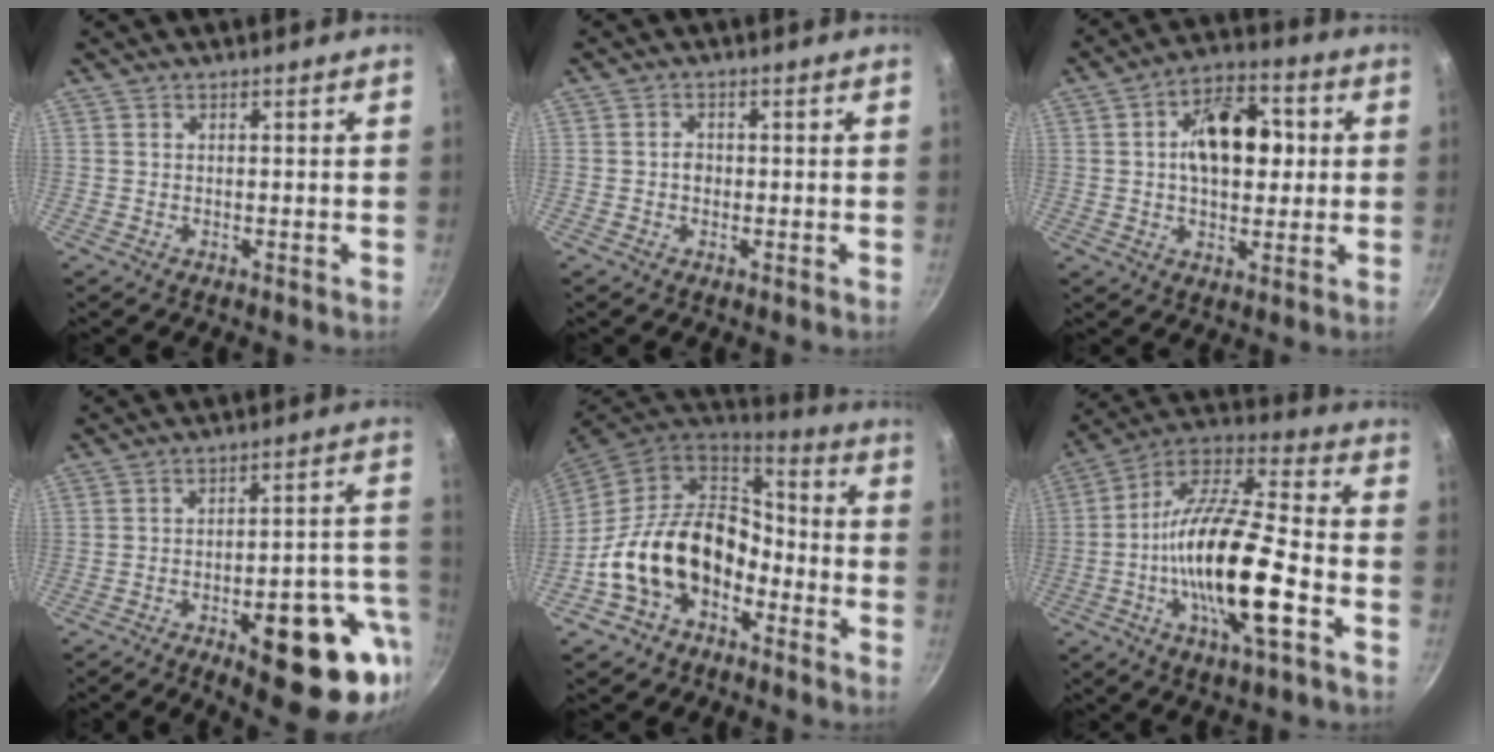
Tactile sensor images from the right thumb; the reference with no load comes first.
{"total": 1.7, "force": [-0.3, 1.4, 0.9], "torque": [-0.008, 0.007, -0.005]}
{"total": 14.0, "force": [1.9, 8.6, 10.9], "torque": [-0.128, 0.014, 0.015]}
{"total": 20.2, "force": [-8.1, 7.2, 17.0], "torque": [-0.177, 0.035, -0.107]}
{"total": 17.3, "force": [-5.6, 12.2, 10.9], "torque": [-0.159, 0.064, -0.106]}
{"total": 22.5, "force": [-6.3, 6.9, 20.5], "torque": [-0.363, 0.031, -0.131]}